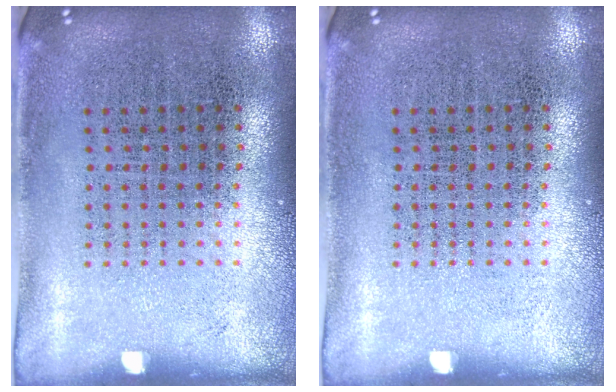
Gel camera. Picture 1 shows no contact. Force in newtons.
{"total": 0.0}